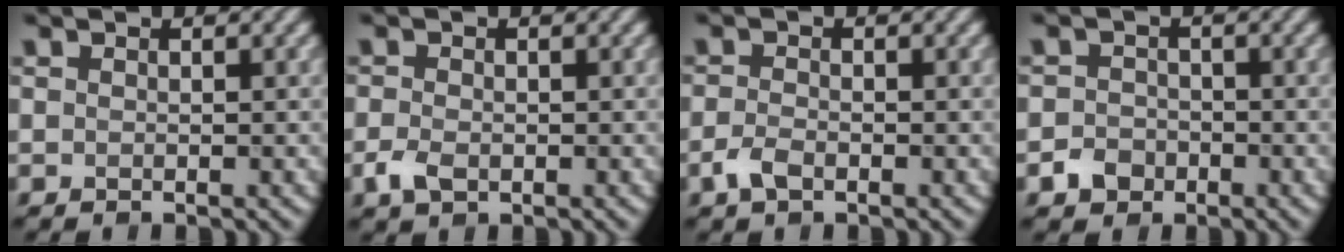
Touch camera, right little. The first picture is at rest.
{"total": 2.2, "force": [-1.0, 1.4, 1.4], "torque": [-0.034, 0.001, -0.019]}
{"total": 2.0, "force": [-1.3, 0.8, 1.2], "torque": [-0.029, 0.003, -0.027]}
{"total": 2.2, "force": [-1.4, 1.6, 0.5], "torque": [0.000, 0.005, -0.027]}